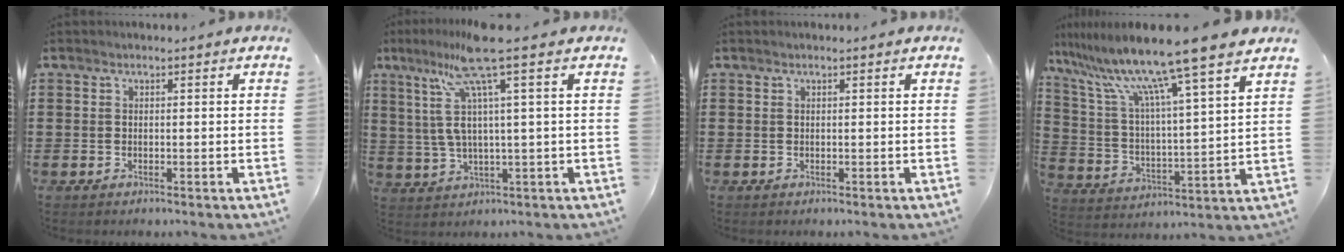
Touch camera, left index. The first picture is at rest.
{"total": 9.4, "force": [4.7, 0.0, 8.2], "torque": [-0.197, -0.024, 0.071]}
{"total": 0.0}
{"total": 12.1, "force": [10.1, -0.8, 6.6], "torque": [-0.168, -0.066, 0.163]}